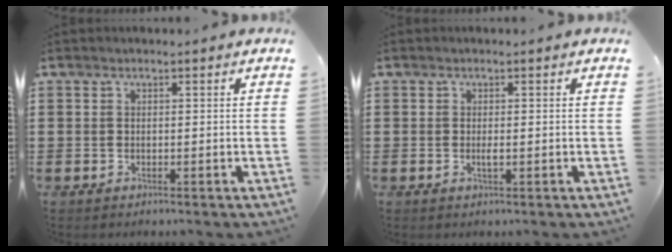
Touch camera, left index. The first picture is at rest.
{"total": 1.0, "force": [-0.1, 0.2, 1.0], "torque": [-0.019, -0.003, -0.002]}